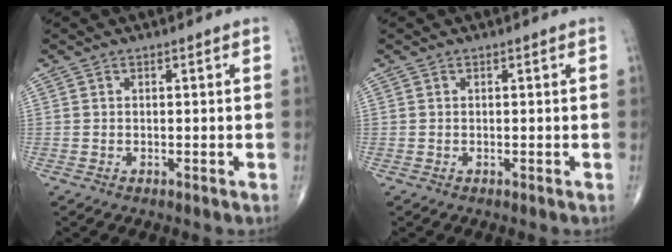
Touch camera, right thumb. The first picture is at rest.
{"total": 0.0}